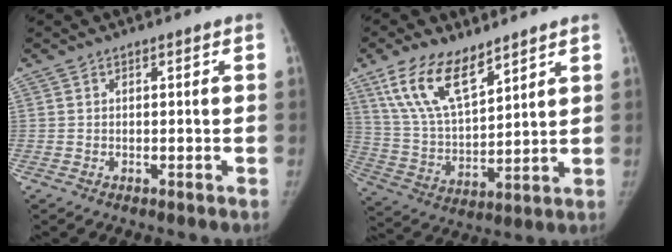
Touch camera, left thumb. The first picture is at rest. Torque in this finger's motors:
{"motor_torque": [0.27, 0.20, 1.57, -1.20, 0.12]}